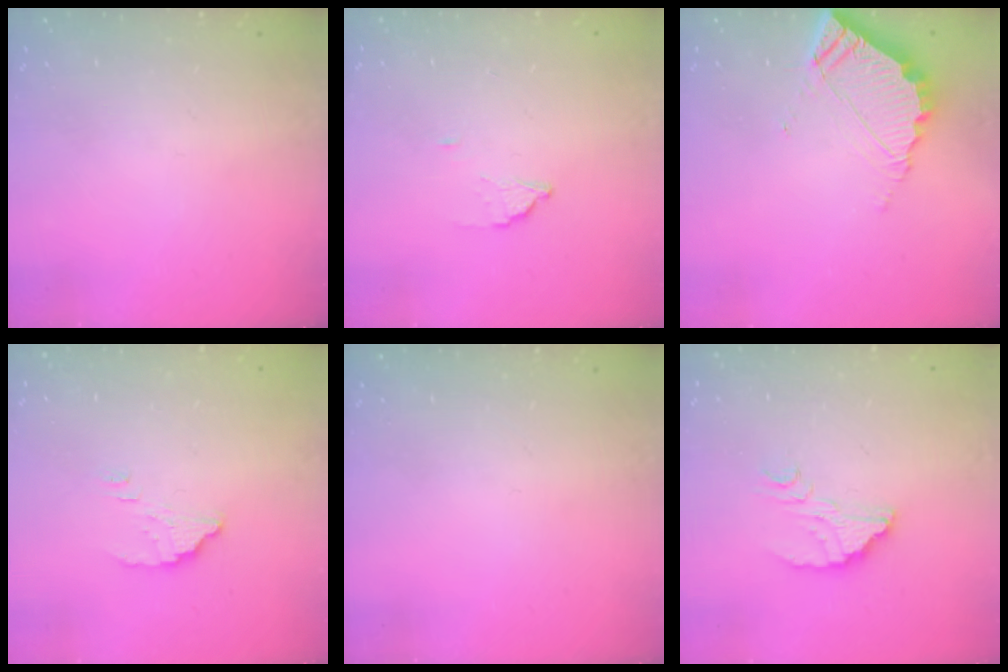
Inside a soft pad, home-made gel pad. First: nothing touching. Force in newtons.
{"total": 1.8, "press": 1.8, "slide": 0.1}
{"total": 6.8, "press": 6.8, "slide": 0.2}
{"total": 3.9, "press": 3.9, "slide": 0.2}
{"total": 0.0}
{"total": 4.9, "press": 4.9, "slide": 0.4}